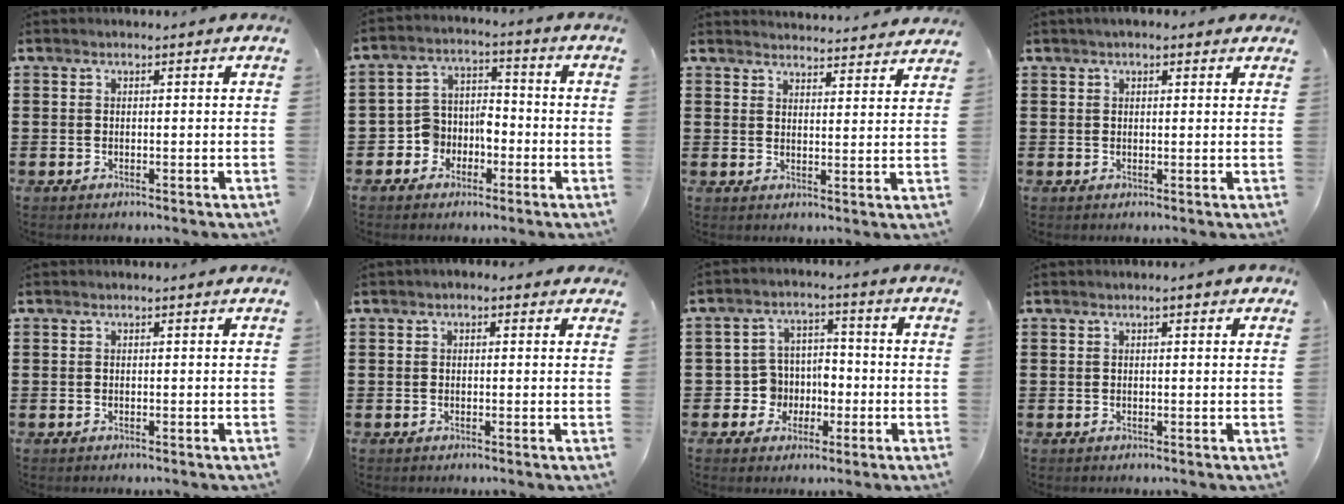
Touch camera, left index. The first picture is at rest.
{"total": 5.3, "force": [-3.0, 4.1, 1.6], "torque": [-0.046, 0.008, -0.062]}
{"total": 3.5, "force": [3.4, -0.2, -0.2], "torque": [0.001, -0.023, 0.060]}
{"total": 1.8, "force": [1.3, 0.7, 1.0], "torque": [-0.021, 0.008, 0.023]}
{"total": 0.0}
{"total": 1.1, "force": [0.1, 0.8, 0.7], "torque": [-0.015, 0.007, 0.001]}
{"total": 5.7, "force": [-1.5, 5.3, 1.4], "torque": [-0.044, 0.018, -0.028]}
{"total": 1.0, "force": [0.3, 0.3, 0.9], "torque": [-0.017, 0.004, 0.006]}